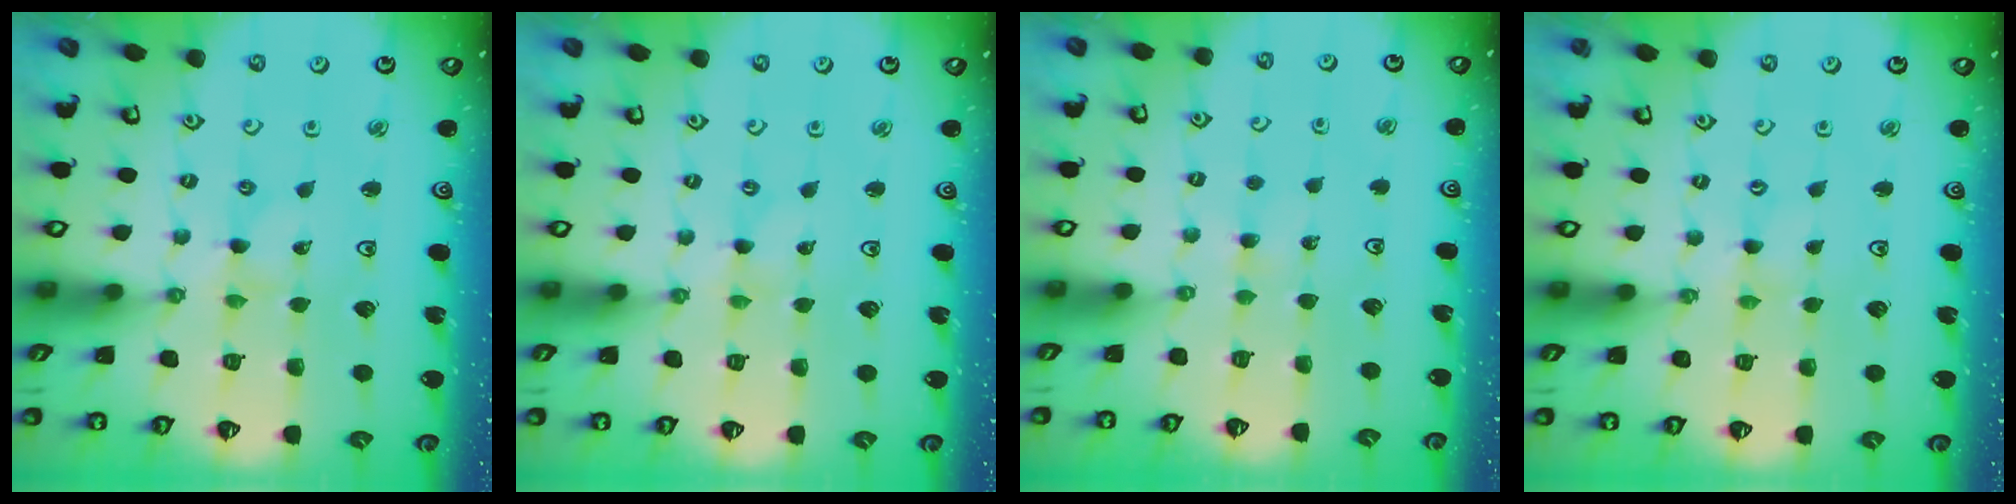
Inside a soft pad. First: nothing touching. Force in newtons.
{"total": 0.0}
{"total": 3.2, "press": 3.2, "slide": 0.4}
{"total": 0.0}